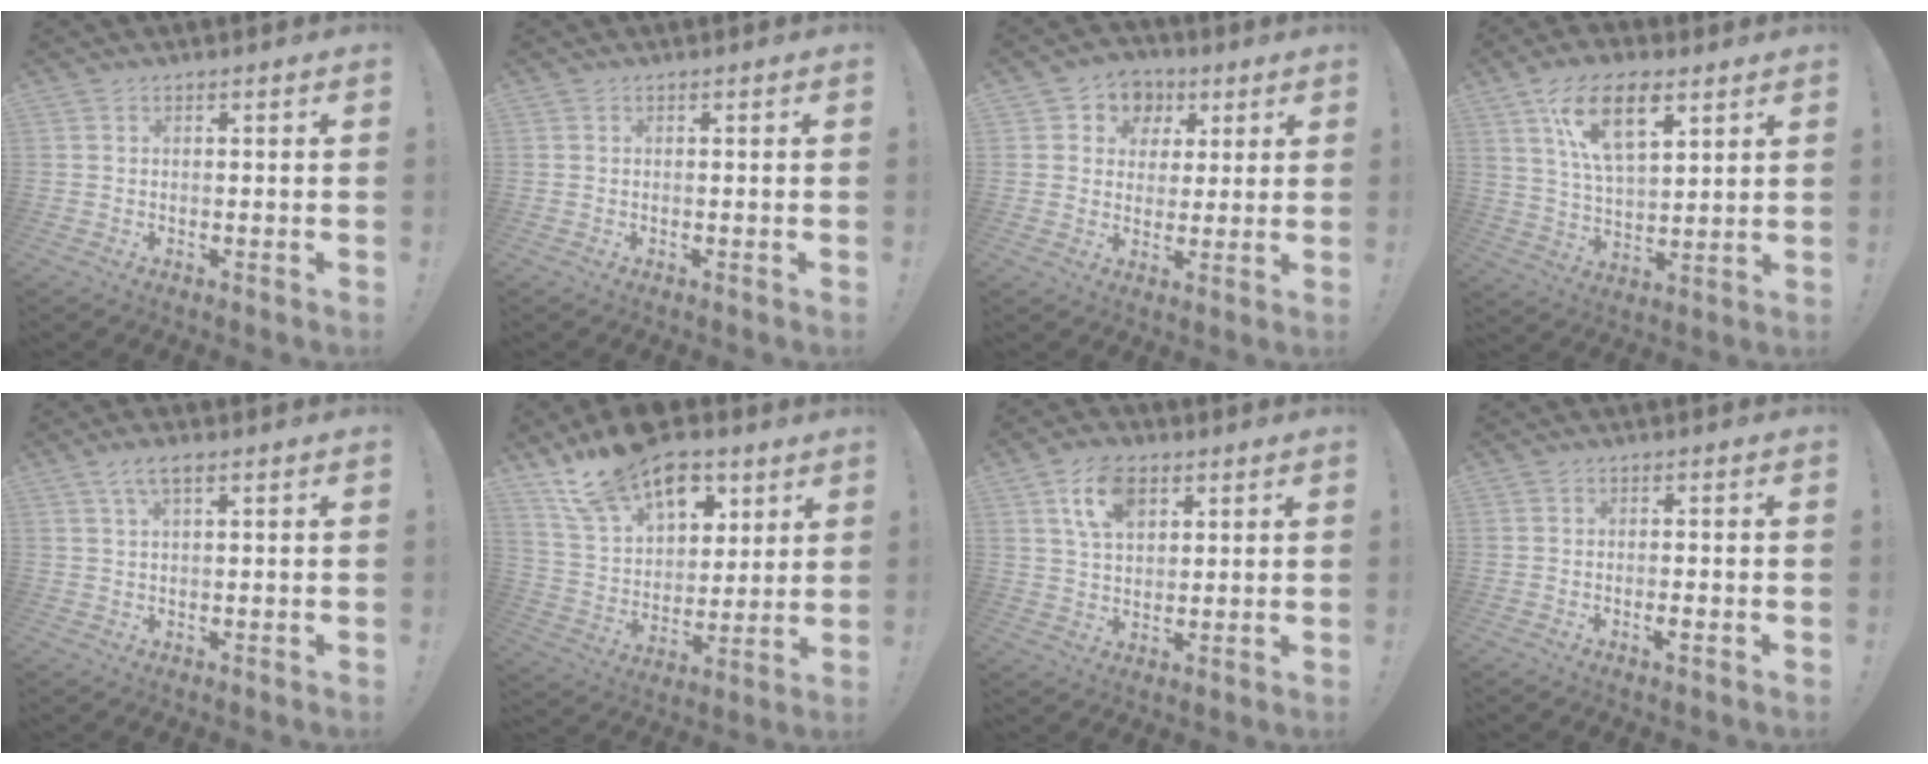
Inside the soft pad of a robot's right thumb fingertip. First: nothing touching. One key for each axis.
{"total": 0.0}
{"total": 7.5, "fx": 2.2, "fy": 7.0, "fz": 1.7, "tx": -0.014, "ty": -0.015, "tz": 0.045}
{"total": 15.1, "fx": 7.7, "fy": 7.2, "fz": 10.8, "tx": -0.180, "ty": -0.018, "tz": 0.136}
{"total": 4.3, "fx": 2.2, "fy": 1.4, "fz": 3.4, "tx": -0.069, "ty": 0.001, "tz": 0.041}
{"total": 20.4, "fx": 12.9, "fy": 12.2, "fz": 10.0, "tx": -0.155, "ty": -0.082, "tz": 0.242}
{"total": 10.9, "fx": 5.4, "fy": 6.8, "fz": 6.6, "tx": -0.110, "ty": -0.004, "tz": 0.101}
{"total": 2.1, "fx": -0.9, "fy": 0.0, "fz": 1.8, "tx": -0.035, "ty": 0.001, "tz": -0.015}